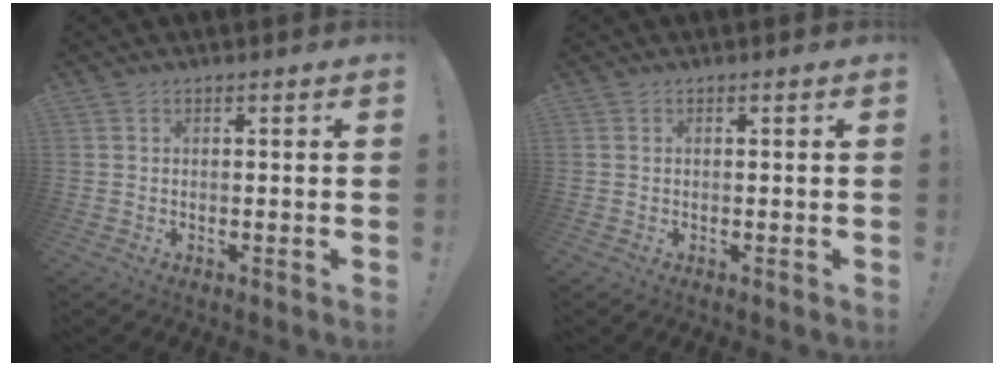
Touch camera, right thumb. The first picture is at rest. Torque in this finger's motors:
{"motor_torque": [-0.23, -0.07, 0.02, 0.00, 0.00]}